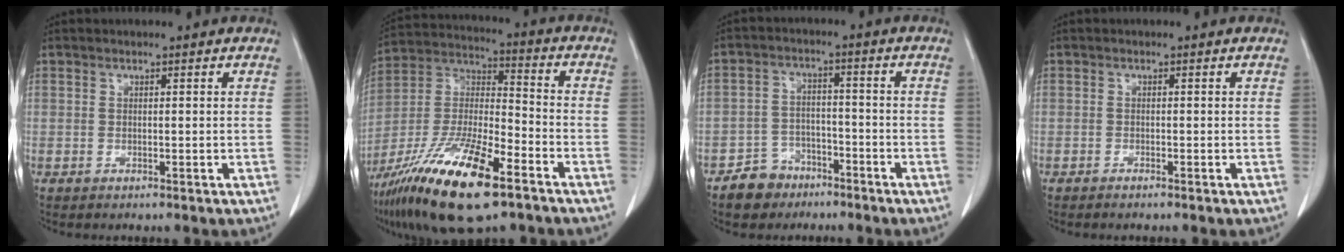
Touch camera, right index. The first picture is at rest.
{"total": 20.9, "force": [-12.6, 4.6, 16.0], "torque": [-0.322, -0.028, -0.227]}
{"total": 6.0, "force": [-4.1, 4.3, 0.6], "torque": [-0.002, 0.014, -0.069]}
{"total": 0.6, "force": [-0.6, 0.0, 0.2], "torque": [-0.008, 0.000, -0.011]}